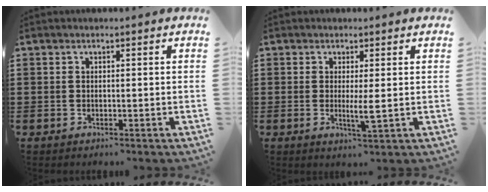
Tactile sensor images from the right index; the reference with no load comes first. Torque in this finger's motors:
{"motor_torque": [0.98, -0.07, 0.44, 0.10]}